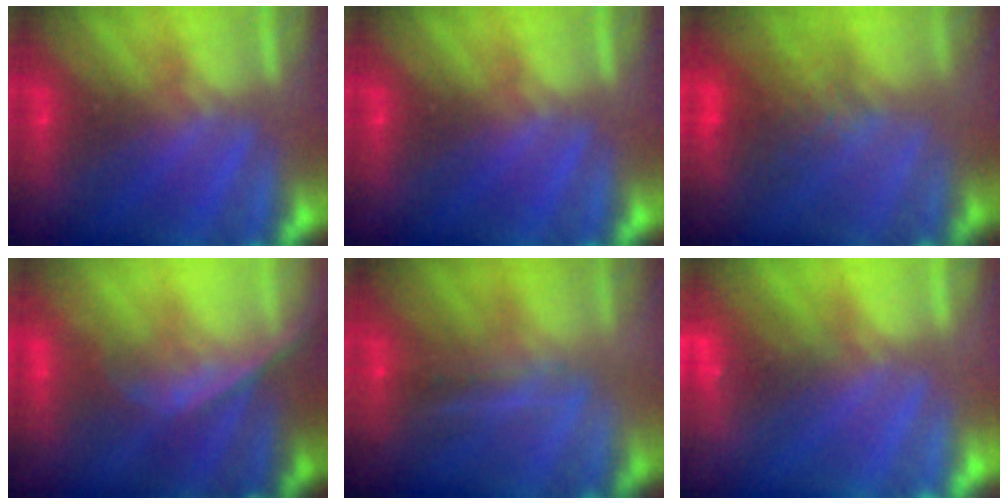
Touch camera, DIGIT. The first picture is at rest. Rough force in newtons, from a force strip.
{"total": 0.0}
{"total": 6.9}
{"total": 1.1}
{"total": 2.6}
{"total": 2.6}